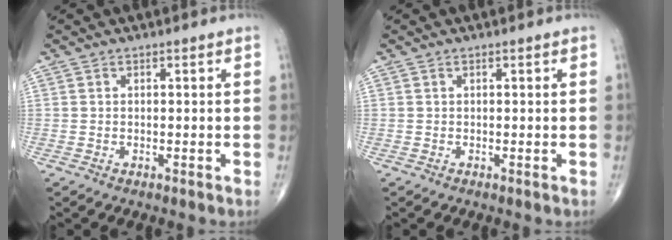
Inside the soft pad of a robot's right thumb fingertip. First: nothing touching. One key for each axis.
{"total": 0.0}